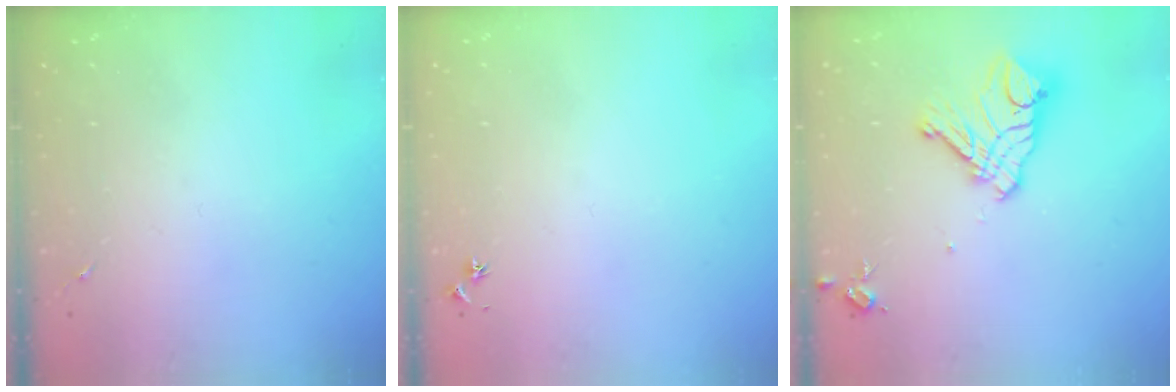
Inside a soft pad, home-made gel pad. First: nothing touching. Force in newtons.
{"total": 2.9, "press": 2.8, "slide": 0.3}
{"total": 14.6, "press": 14.6, "slide": 1.5}